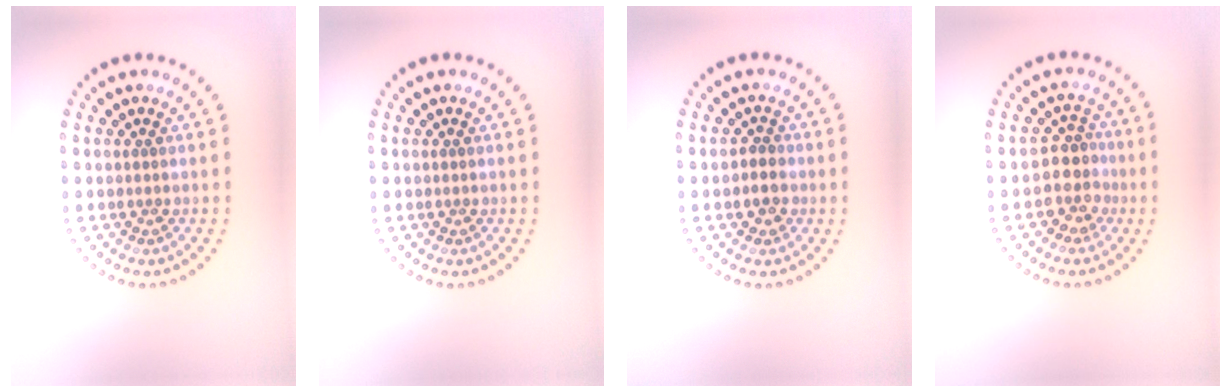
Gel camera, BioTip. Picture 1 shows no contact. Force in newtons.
{"total": 0.0}
{"total": 1.5, "press": 1.4, "slide": 0.6}
{"total": 3.0, "press": 2.4, "slide": 1.8}